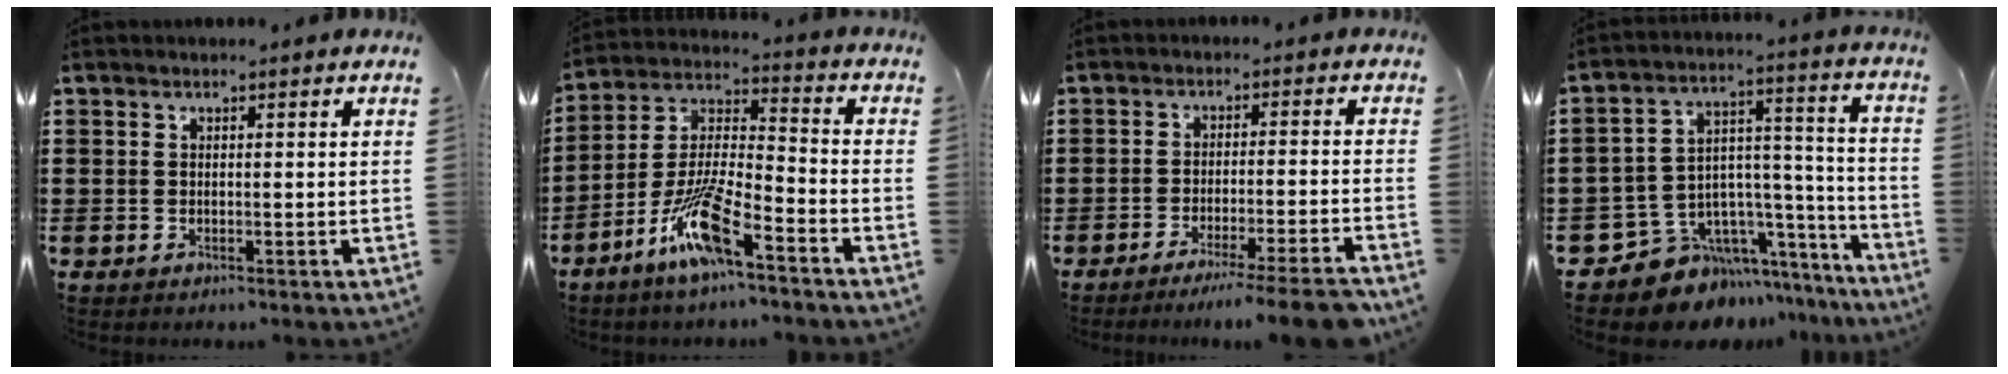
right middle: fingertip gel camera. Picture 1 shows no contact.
{"total": 10.7, "force": [-7.1, 1.7, 7.8], "torque": [-0.176, -0.003, -0.139]}
{"total": 5.3, "force": [-4.5, -0.5, 2.8], "torque": [-0.043, -0.012, -0.084]}
{"total": 8.3, "force": [-6.6, 5.1, 0.9], "torque": [-0.037, -0.002, -0.118]}